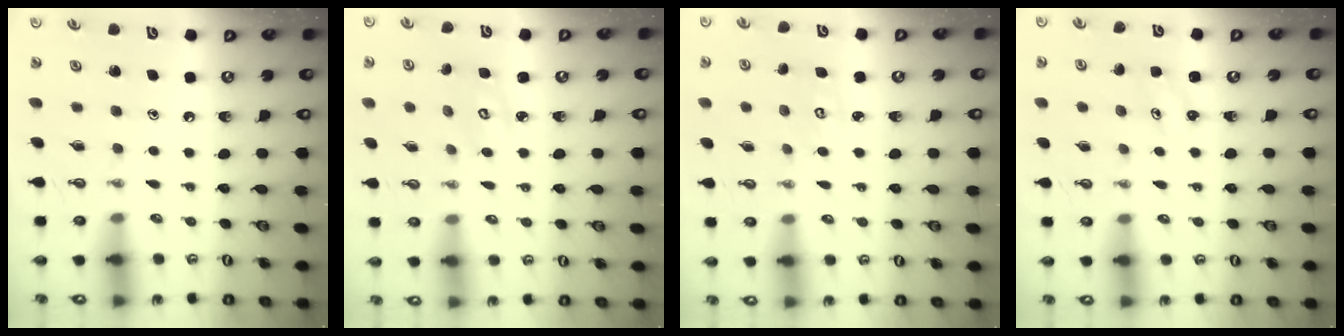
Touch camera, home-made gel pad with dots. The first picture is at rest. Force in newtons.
{"total": 3.2, "press": 3.2, "slide": 0.0}
{"total": 3.7, "press": 3.7, "slide": 0.3}
{"total": 2.5, "press": 2.5, "slide": 0.3}